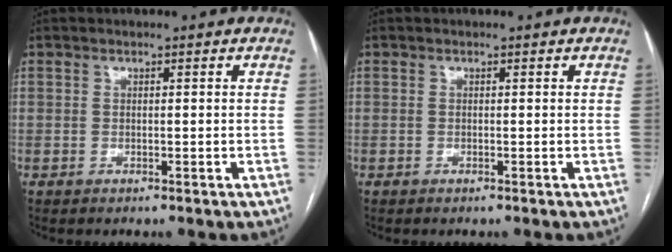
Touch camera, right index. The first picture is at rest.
{"total": 0.0}